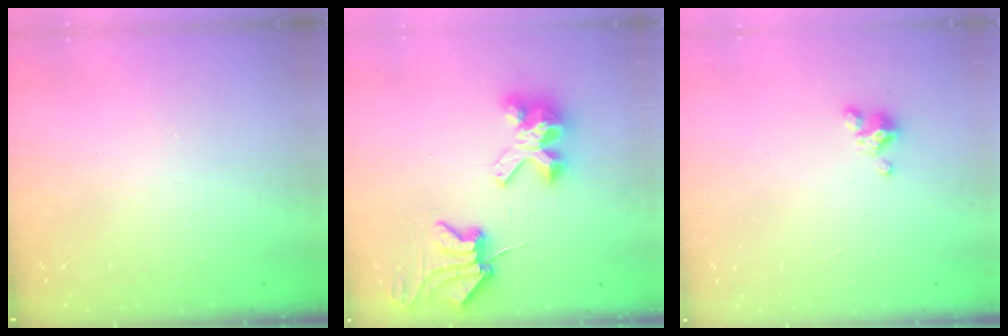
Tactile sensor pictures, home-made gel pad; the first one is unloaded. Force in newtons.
{"total": 8.8, "press": 8.8, "slide": 1.1}
{"total": 3.4, "press": 3.4, "slide": 0.2}